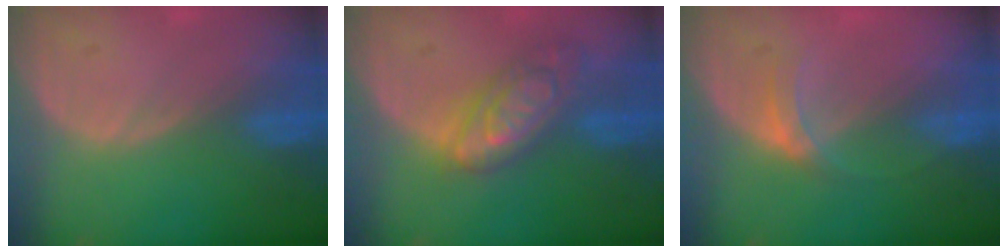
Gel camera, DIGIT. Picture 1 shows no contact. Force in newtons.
{"total": 7.5, "press": 7.4, "slide": 0.6}
{"total": 3.2, "press": 2.8, "slide": 1.6}